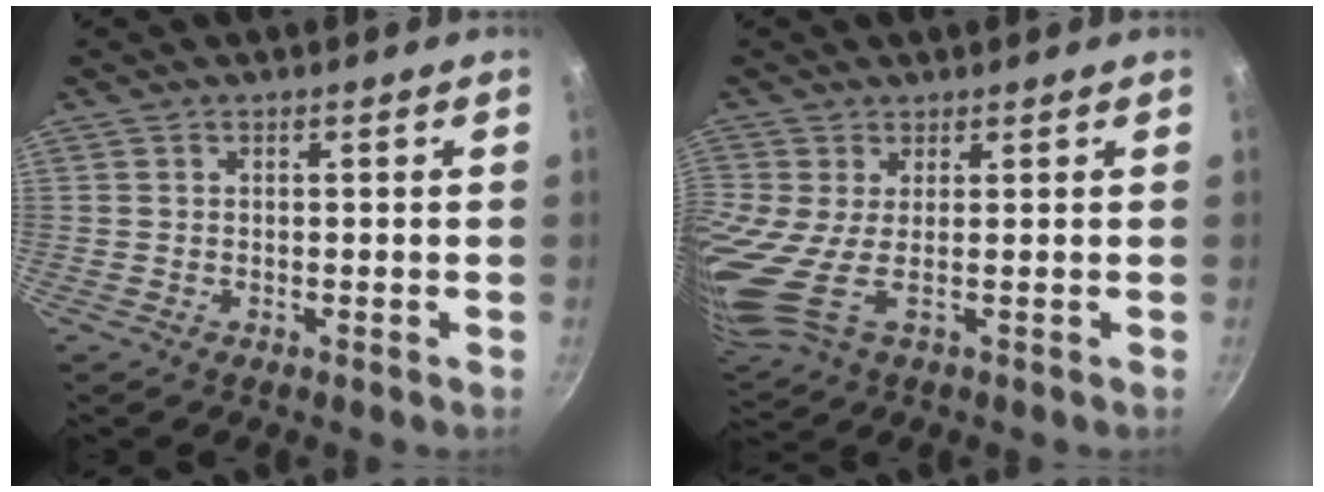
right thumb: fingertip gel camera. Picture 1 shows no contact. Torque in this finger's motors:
{"motor_torque": [-0.98, 2.38, 2.65, -0.12, 0.36]}